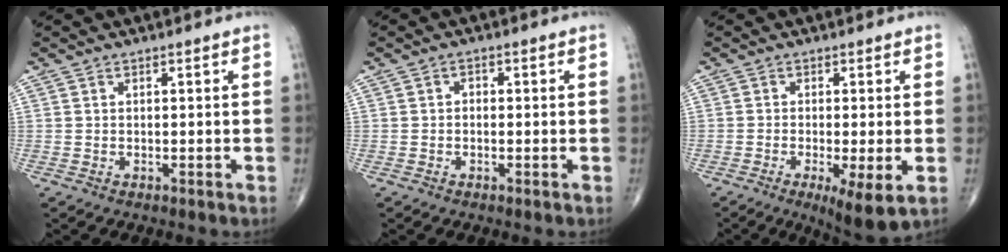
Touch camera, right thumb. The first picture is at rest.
{"total": 1.2, "force": [-0.1, 0.9, 0.8], "torque": [-0.005, 0.006, -0.006]}
{"total": 7.5, "force": [-2.4, 1.7, 7.0], "torque": [-0.117, -0.020, -0.039]}